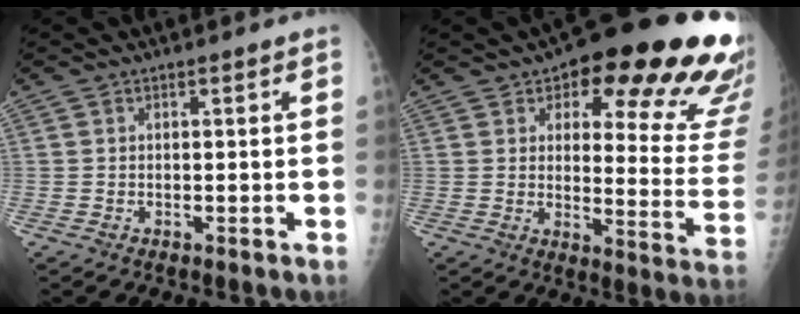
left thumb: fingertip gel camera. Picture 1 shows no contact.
{"total": 23.7, "force": [14.9, 8.0, 16.6], "torque": [-0.155, -0.076, 0.182]}